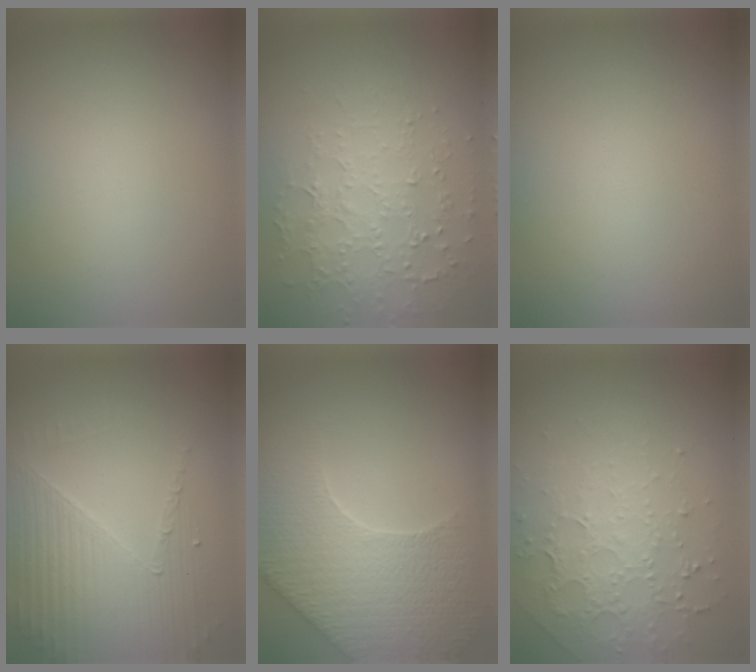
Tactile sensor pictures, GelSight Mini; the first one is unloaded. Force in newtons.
{"total": 4.1, "press": 3.4, "slide": 2.3}
{"total": 0.0}
{"total": 4.3, "press": 3.8, "slide": 2.1}
{"total": 8.5, "press": 6.5, "slide": 5.5}
{"total": 4.5, "press": 3.1, "slide": 3.2}